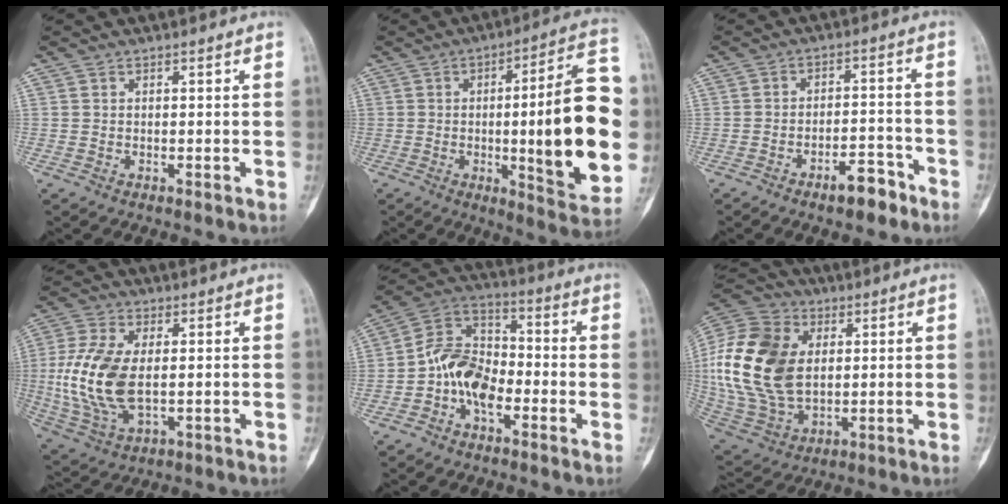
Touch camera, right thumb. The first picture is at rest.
{"total": 24.8, "force": [-1.5, 5.3, 24.2], "torque": [-0.304, 0.010, -0.021]}
{"total": 6.4, "force": [-4.4, 2.4, 3.9], "torque": [-0.054, 0.037, -0.065]}
{"total": 14.2, "force": [0.0, 7.6, 11.9], "torque": [-0.266, -0.005, 0.006]}
{"total": 11.0, "force": [-3.5, 7.0, 7.8], "torque": [-0.127, 0.042, -0.078]}
{"total": 21.7, "force": [2.8, 15.1, 15.4], "torque": [-0.310, -0.005, 0.059]}